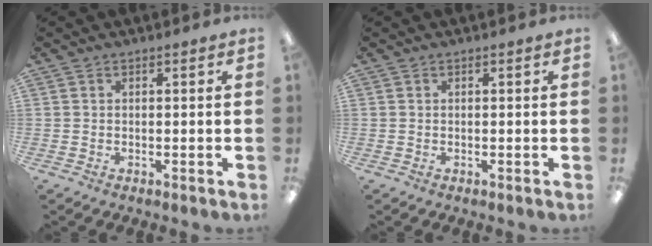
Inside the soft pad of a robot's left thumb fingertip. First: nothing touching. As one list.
[{"total": 0.0}]